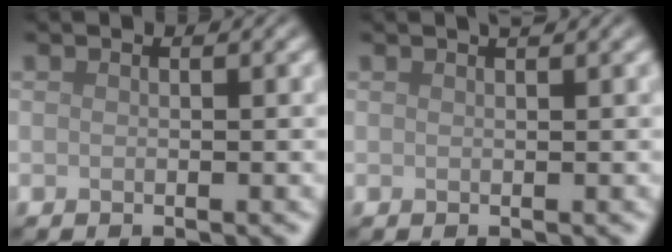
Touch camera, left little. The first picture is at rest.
{"total": 0.8, "force": [0.6, 0.2, 0.5], "torque": [-0.002, 0.002, 0.008]}